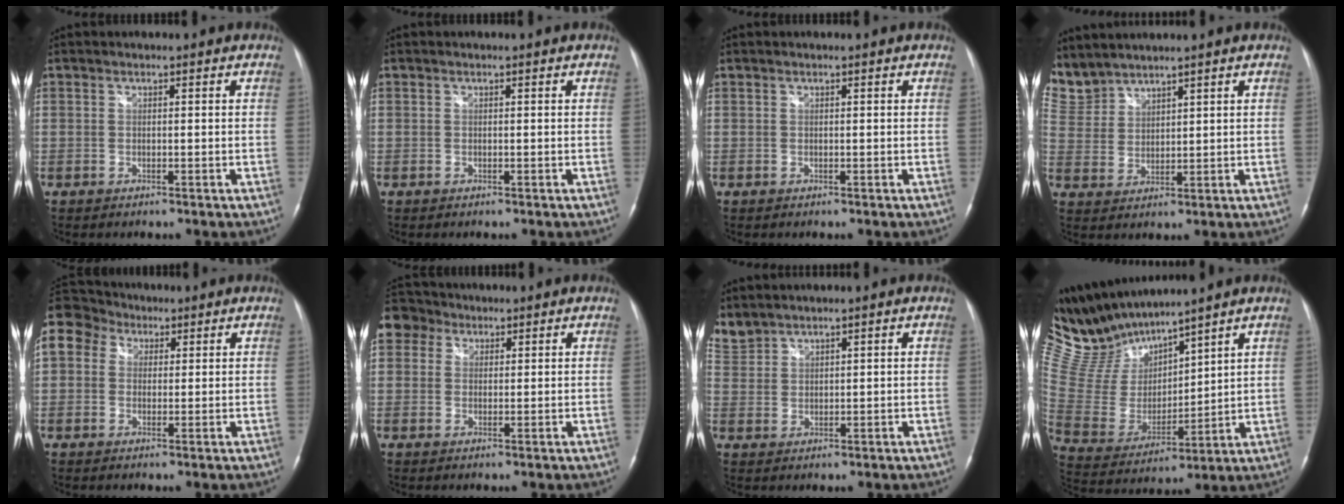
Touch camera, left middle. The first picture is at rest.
{"total": 0.0}
{"total": 0.0}
{"total": 8.3, "force": [7.8, 2.9, 0.7], "torque": [-0.038, 0.011, 0.177]}
{"total": 19.1, "force": [8.3, 15.2, 8.0], "torque": [-0.262, 0.106, 0.161]}
{"total": 5.1, "force": [2.8, 4.1, 1.2], "torque": [-0.032, 0.026, 0.054]}
{"total": 3.9, "force": [3.8, 1.1, 0.1], "torque": [-0.014, 0.014, 0.088]}
{"total": 14.3, "force": [13.5, 2.3, 4.2], "torque": [-0.108, 0.006, 0.284]}